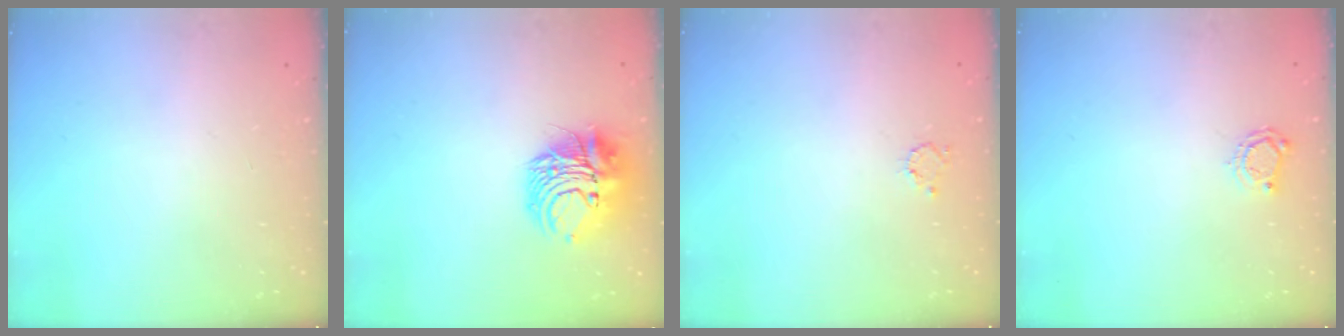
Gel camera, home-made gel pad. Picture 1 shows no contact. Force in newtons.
{"total": 11.5, "press": 11.3, "slide": 1.6}
{"total": 2.6, "press": 2.6, "slide": 0.4}
{"total": 4.7, "press": 4.6, "slide": 0.5}